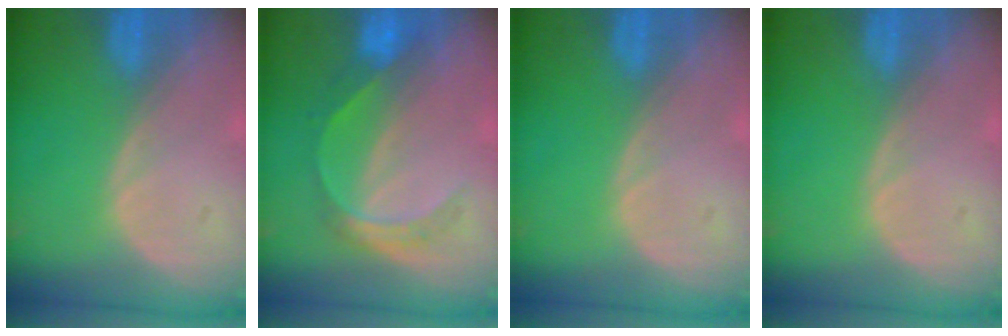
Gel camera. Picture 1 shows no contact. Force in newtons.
{"total": 5.3, "press": 5.0, "slide": 1.6}
{"total": 0.0}
{"total": 0.0}